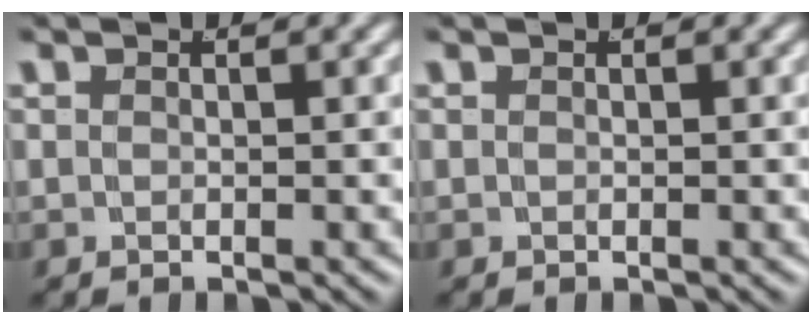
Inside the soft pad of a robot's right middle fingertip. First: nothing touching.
{"total": 0.0}